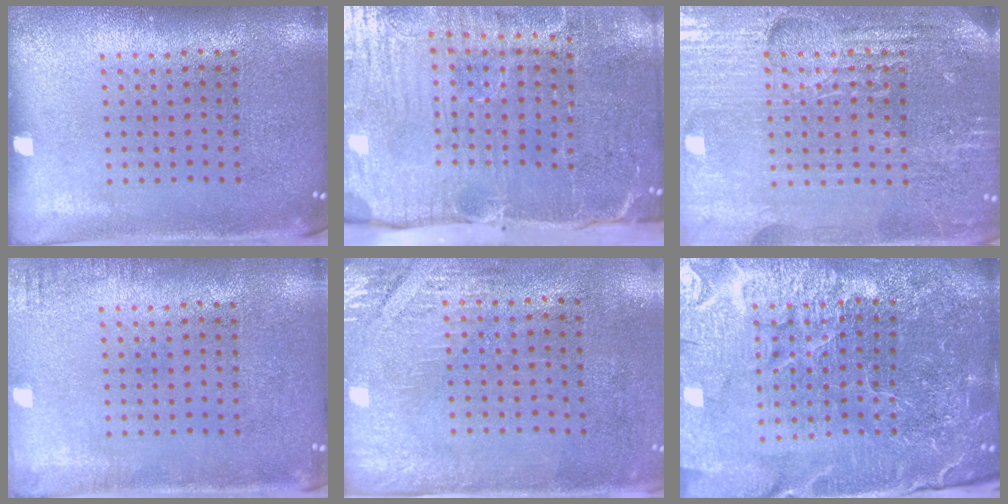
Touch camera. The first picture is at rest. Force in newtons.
{"total": 5.3, "press": 4.4, "slide": 2.9}
{"total": 4.9, "press": 4.6, "slide": 1.8}
{"total": 1.3, "press": 1.3, "slide": 0.1}
{"total": 2.9, "press": 2.5, "slide": 1.4}
{"total": 6.2, "press": 5.5, "slide": 2.9}